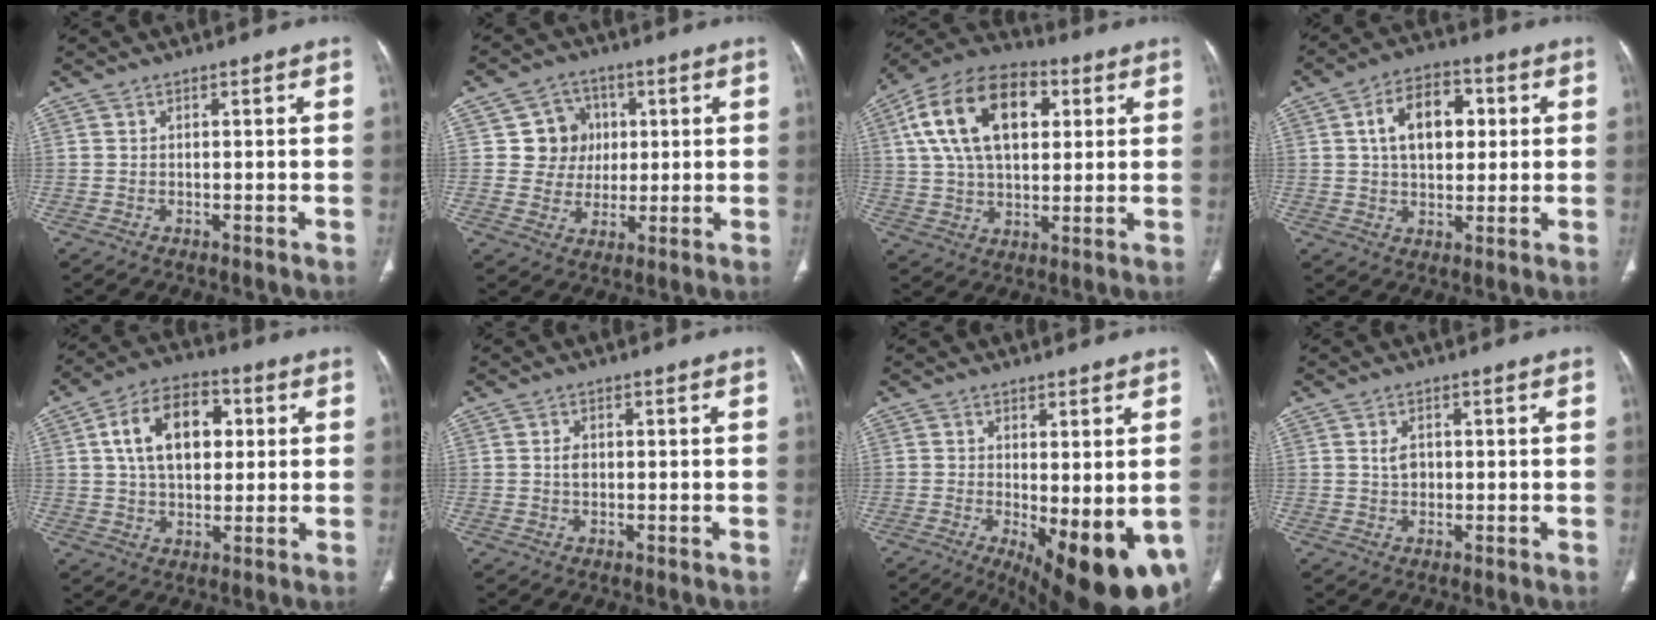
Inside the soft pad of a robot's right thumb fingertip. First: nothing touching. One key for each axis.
{"total": 8.3, "fx": 1.8, "fy": 7.9, "fz": 1.8, "tx": 0.015, "ty": 0.005, "tz": 0.028}
{"total": 20.3, "fx": 5.9, "fy": 12.1, "fz": 15.2, "tx": -0.253, "ty": 0.007, "tz": 0.095}
{"total": 11.9, "fx": 2.6, "fy": 7.5, "fz": 8.8, "tx": -0.116, "ty": 0.008, "tz": 0.038}
{"total": 14.4, "fx": 3.3, "fy": 9.1, "fz": 10.7, "tx": -0.154, "ty": 0.008, "tz": 0.050}
{"total": 2.0, "fx": 0.2, "fy": 1.3, "fz": 1.4, "tx": -0.023, "ty": 0.001, "tz": 0.003}
{"total": 16.5, "fx": -5.0, "fy": 5.9, "fz": 14.6, "tx": -0.164, "ty": -0.025, "tz": -0.051}
{"total": 2.5, "fx": 0.4, "fy": 1.8, "fz": 1.7, "tx": -0.025, "ty": 0.001, "tz": 0.009}